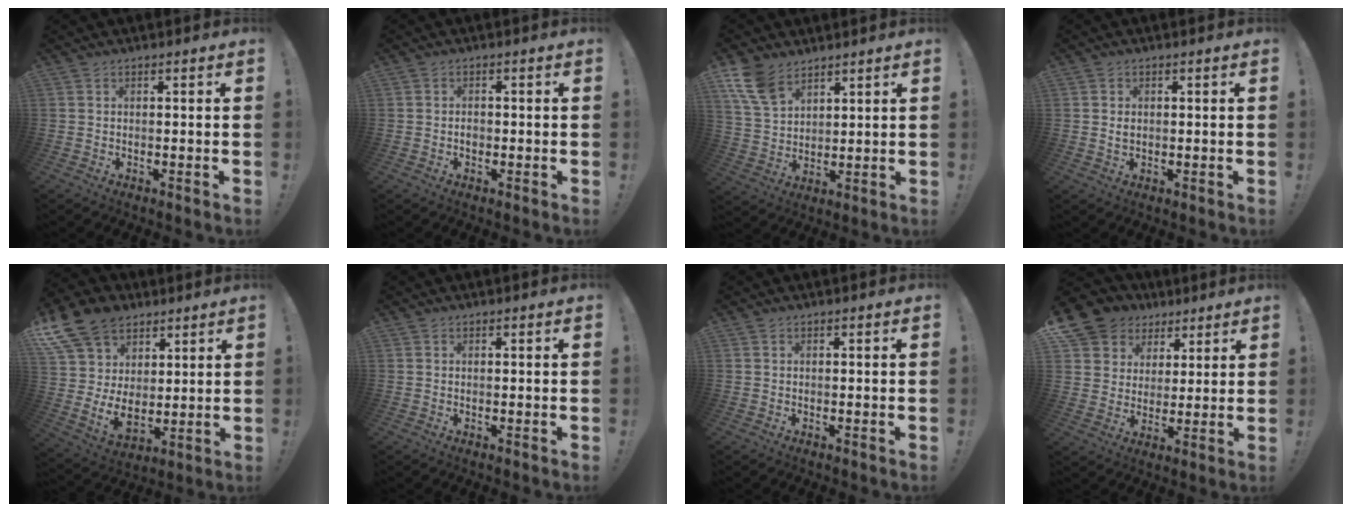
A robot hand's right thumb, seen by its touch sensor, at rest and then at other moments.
{"total": 1.7, "force": [-0.9, 1.2, 0.8], "torque": [-0.015, 0.005, -0.017]}
{"total": 11.2, "force": [7.5, 6.4, 5.3], "torque": [-0.102, -0.032, 0.150]}
{"total": 1.2, "force": [0.2, 1.1, 0.6], "torque": [-0.009, 0.002, 0.003]}
{"total": 16.5, "force": [7.1, 12.3, 8.3], "torque": [-0.159, -0.050, 0.145]}
{"total": 0.0}
{"total": 0.0}
{"total": 10.5, "force": [5.7, 8.5, 2.7], "torque": [-0.035, -0.045, 0.115]}